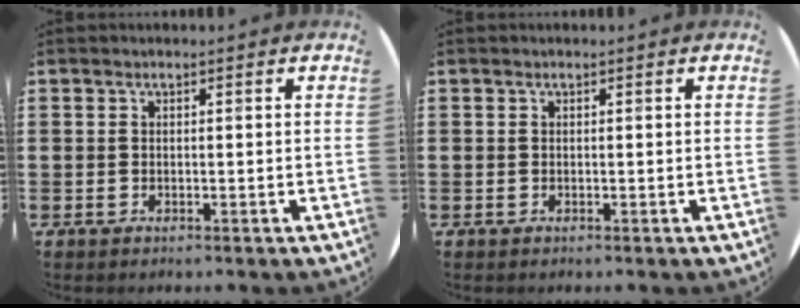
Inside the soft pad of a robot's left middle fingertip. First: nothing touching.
{"total": 0.0}